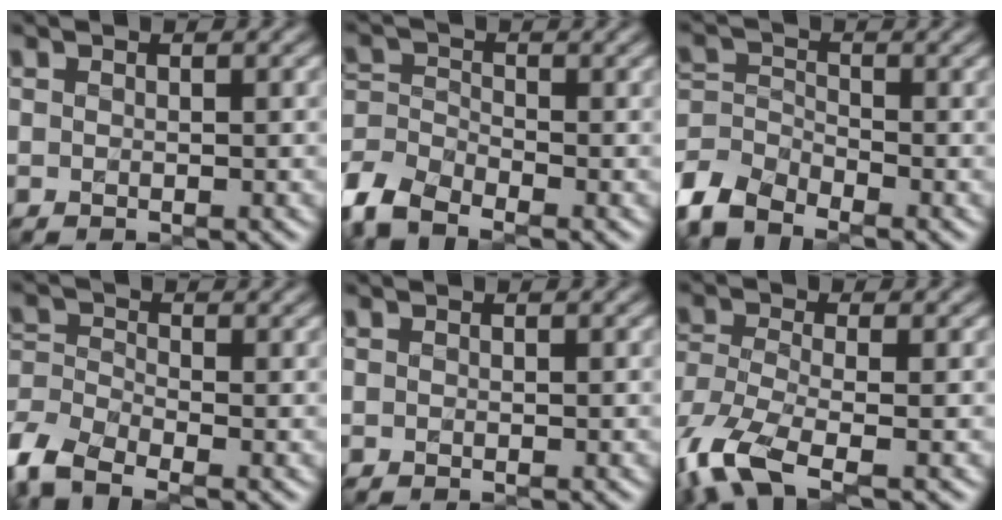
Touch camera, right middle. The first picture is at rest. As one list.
[{"total": 4.8, "force": [-3.8, 1.8, 2.3], "torque": [-0.053, -0.005, -0.091]}, {"total": 4.7, "force": [-3.8, 1.9, 1.8], "torque": [-0.042, -0.005, -0.091]}, {"total": 5.5, "force": [-3.8, 2.2, 3.3], "torque": [-0.076, -0.004, -0.094]}, {"total": 0.0}, {"total": 8.0, "force": [-4.6, 3.0, 5.8], "torque": [-0.142, -0.026, -0.098]}]